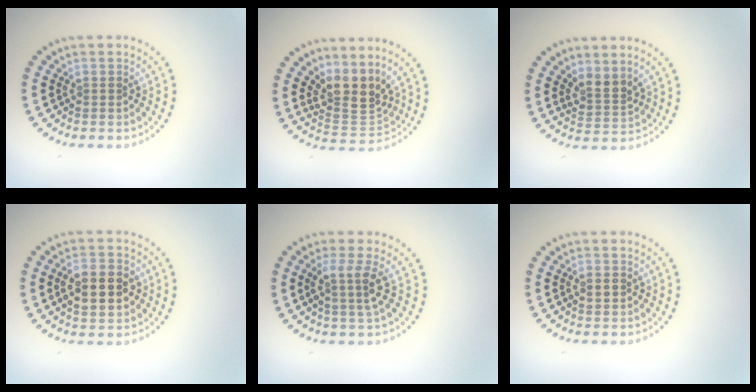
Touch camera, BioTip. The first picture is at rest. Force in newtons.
{"total": 3.9, "press": 2.8, "slide": 2.6}
{"total": 2.4, "press": 1.8, "slide": 1.6}
{"total": 5.2, "press": 5.2, "slide": 0.2}
{"total": 2.7, "press": 2.0, "slide": 1.9}
{"total": 1.4, "press": 1.4, "slide": 0.0}